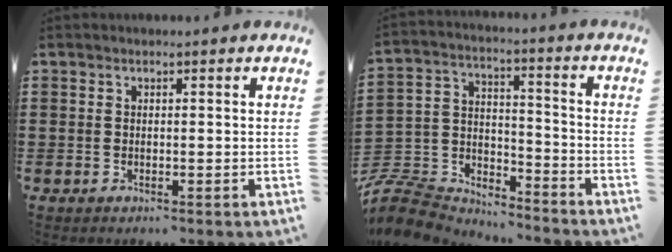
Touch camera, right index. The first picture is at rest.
{"total": 9.0, "force": [-8.5, 2.6, 1.8], "torque": [-0.064, 0.007, -0.175]}